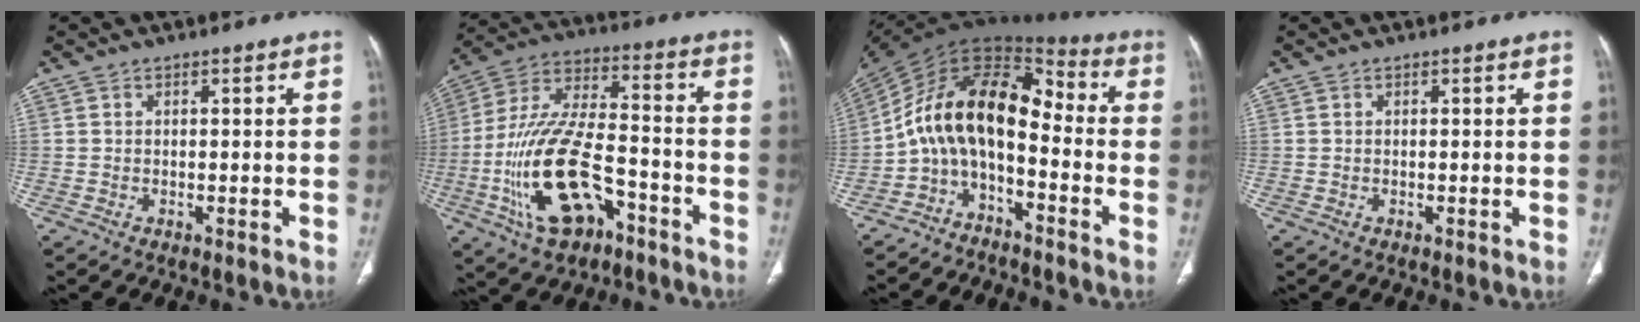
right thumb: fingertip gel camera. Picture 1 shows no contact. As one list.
[{"total": 19.6, "force": [-7.9, 9.3, 15.4], "torque": [-0.306, 0.048, -0.135]}, {"total": 13.8, "force": [-3.6, 7.6, 10.9], "torque": [-0.173, 0.100, -0.079]}, {"total": 0.0}]